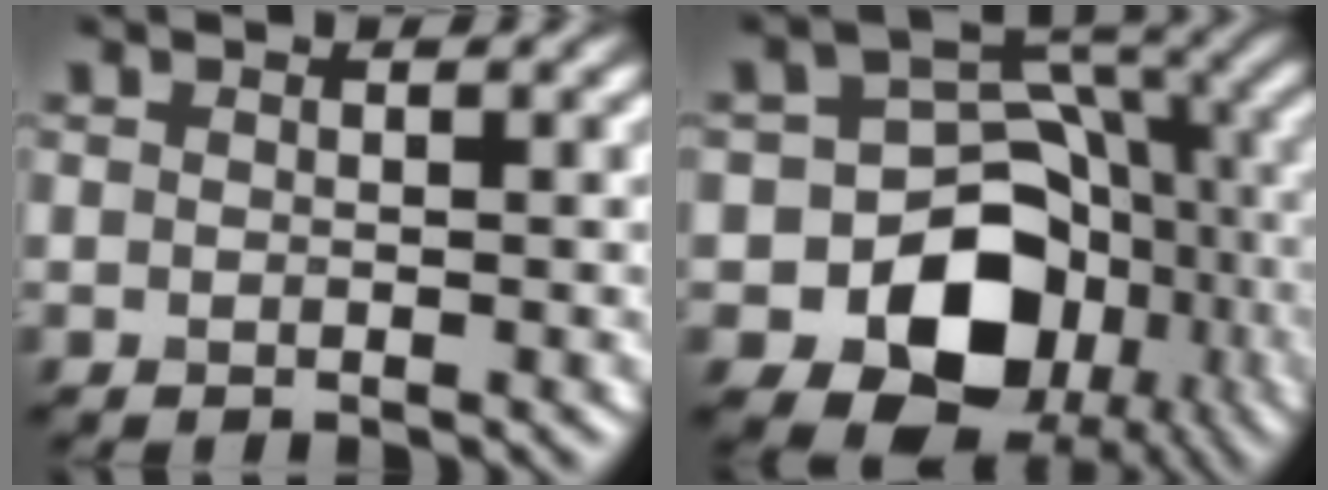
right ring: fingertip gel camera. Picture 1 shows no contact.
{"total": 13.7, "force": [-5.5, 10.8, 6.4], "torque": [-0.088, -0.001, -0.104]}